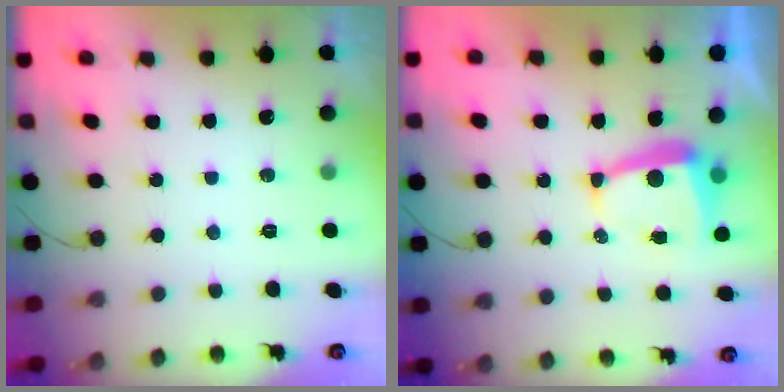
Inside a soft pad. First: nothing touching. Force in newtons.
{"total": 6.2, "press": 6.2, "slide": 0.5}